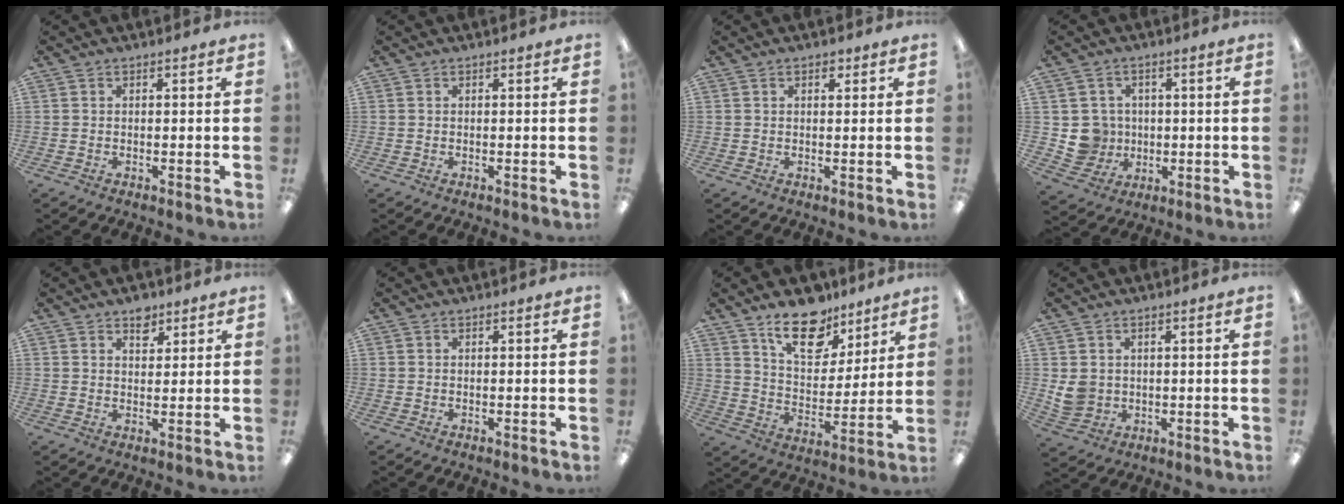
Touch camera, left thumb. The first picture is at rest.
{"total": 0.0}
{"total": 1.6, "force": [0.9, 1.0, 0.8], "torque": [-0.009, 0.001, 0.014]}
{"total": 6.7, "force": [0.5, 6.6, 0.8], "torque": [-0.029, 0.006, 0.017]}
{"total": 4.4, "force": [3.0, 2.6, 1.8], "torque": [-0.001, -0.017, 0.048]}
{"total": 0.0}
{"total": 15.6, "force": [11.1, 8.0, 7.4], "torque": [-0.108, -0.062, 0.199]}
{"total": 4.7, "force": [1.2, 4.3, 1.6], "torque": [-0.037, 0.003, 0.026]}